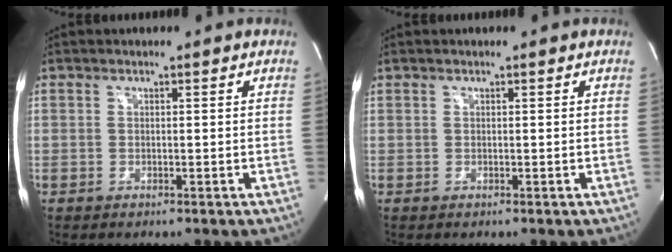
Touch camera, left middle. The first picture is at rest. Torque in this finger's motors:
{"motor_torque": [0.23, -0.21, -0.11, -0.01]}